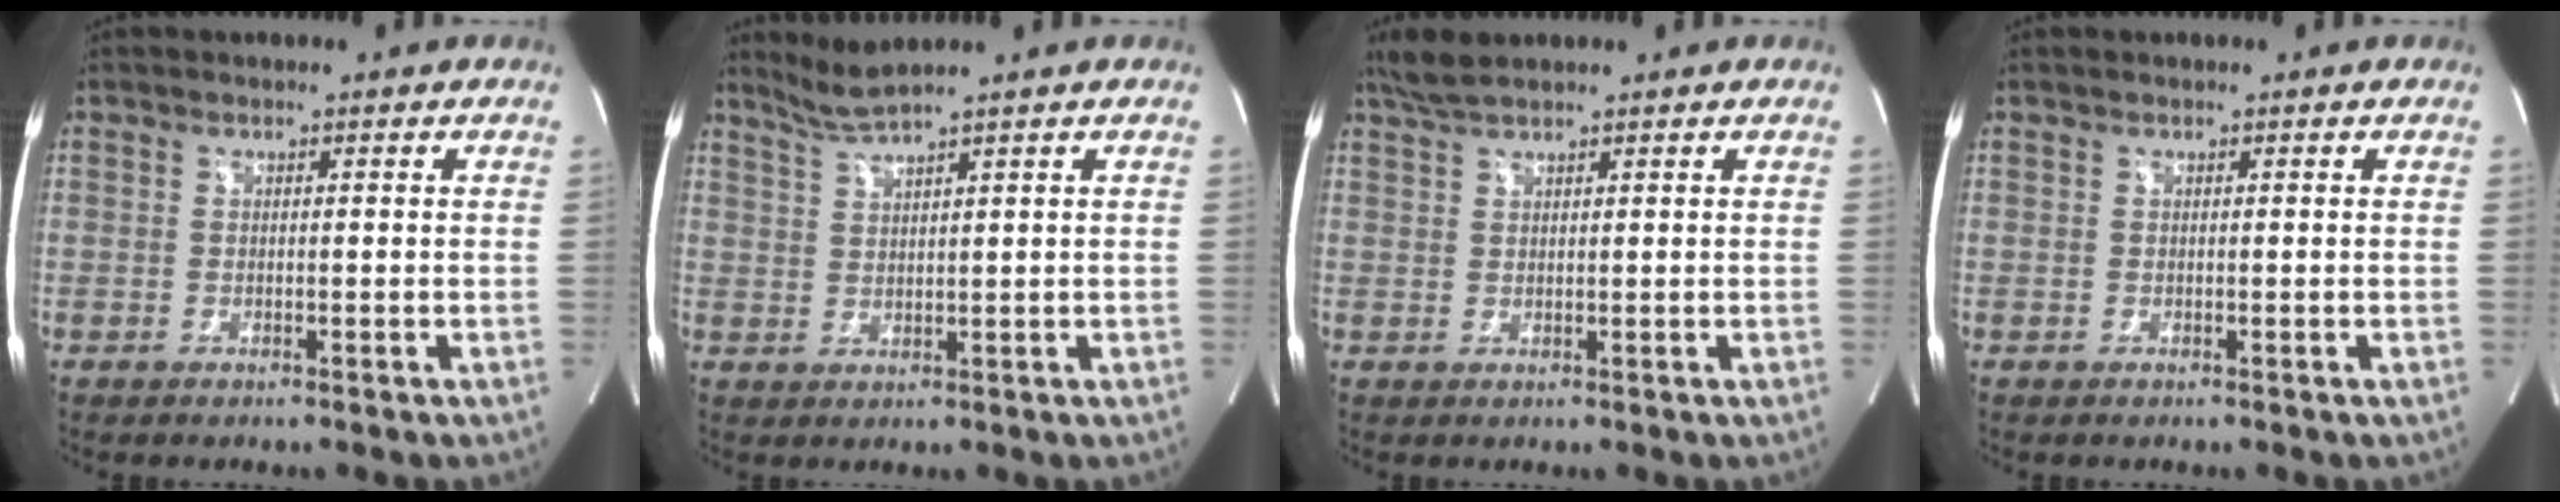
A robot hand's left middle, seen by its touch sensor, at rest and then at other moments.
{"total": 3.4, "force": [2.9, -1.4, 0.9], "torque": [-0.028, -0.005, 0.069]}
{"total": 3.0, "force": [2.6, 0.2, 1.4], "torque": [-0.038, 0.013, 0.058]}
{"total": 0.0}